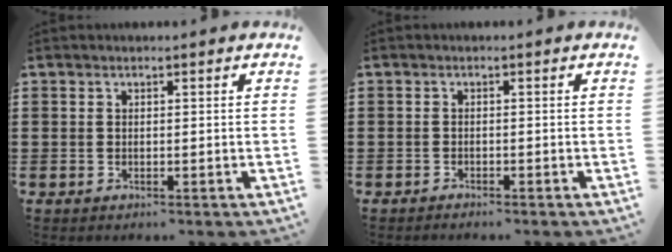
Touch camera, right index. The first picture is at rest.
{"total": 0.8, "force": [-0.8, 0.1, 0.1], "torque": [-0.003, 0.001, -0.018]}